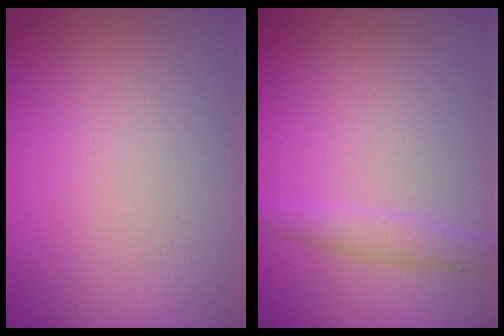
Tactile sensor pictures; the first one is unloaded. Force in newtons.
{"total": 1.9, "press": 1.9, "slide": 0.1}